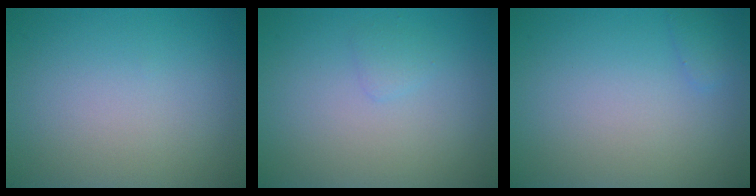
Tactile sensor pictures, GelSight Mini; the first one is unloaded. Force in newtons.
{"total": 0.8, "press": 0.8, "slide": 0.1}
{"total": 0.8, "press": 0.8, "slide": 0.0}